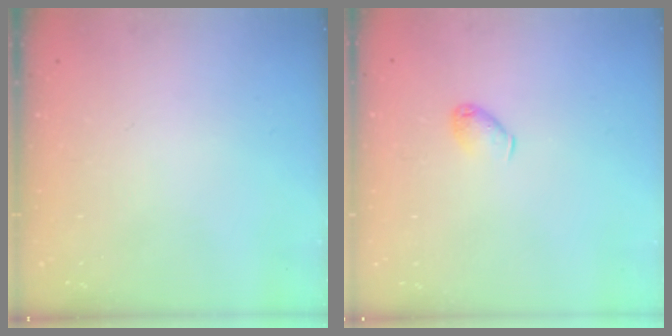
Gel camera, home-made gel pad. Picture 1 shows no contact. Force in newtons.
{"total": 4.4, "press": 4.2, "slide": 1.2}